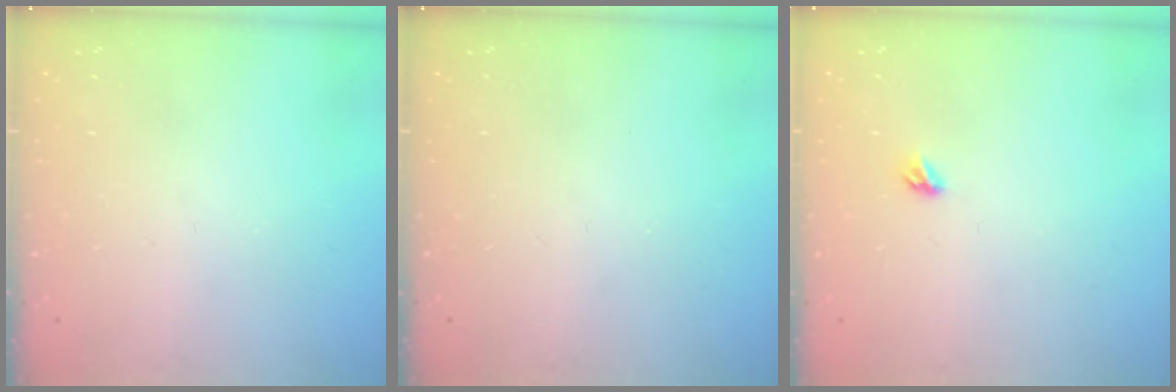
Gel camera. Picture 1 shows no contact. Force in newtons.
{"total": 0.0}
{"total": 3.5, "press": 3.4, "slide": 0.7}